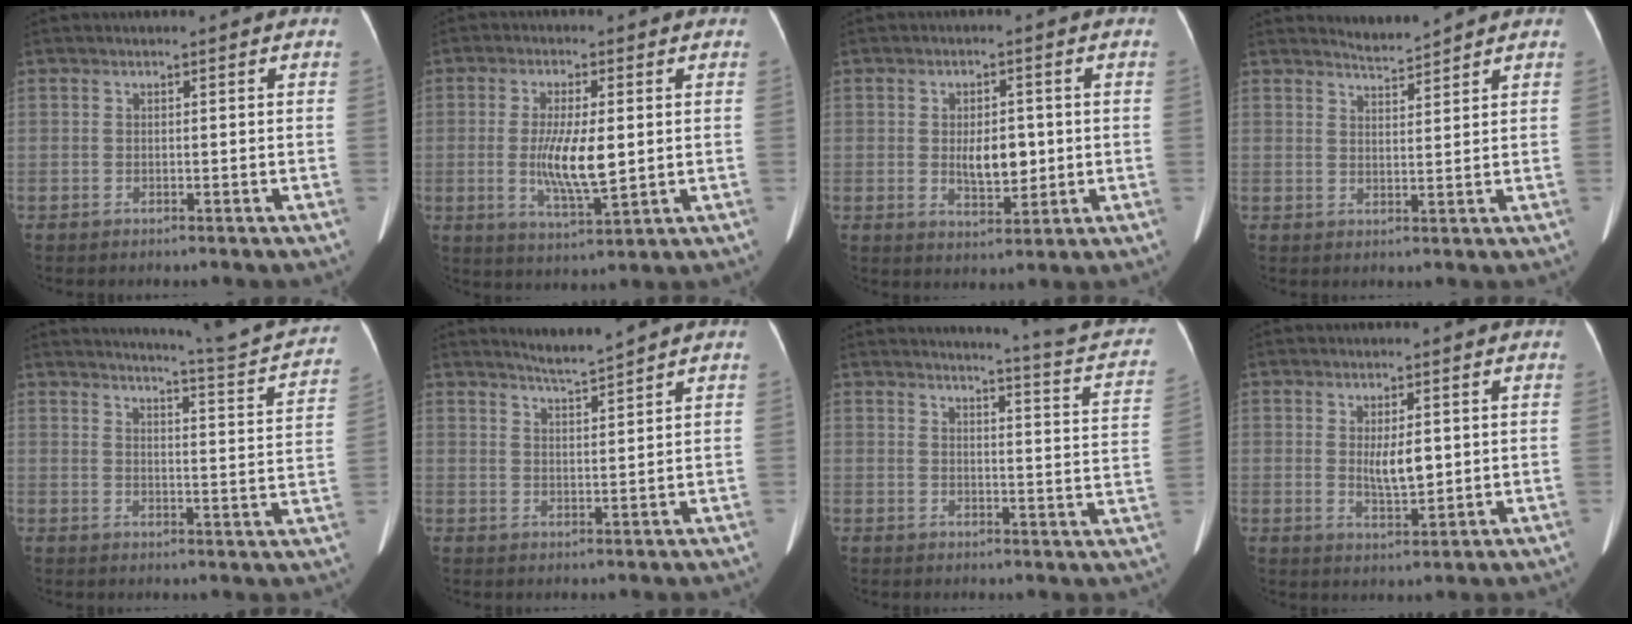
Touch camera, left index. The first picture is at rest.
{"total": 8.1, "force": [0.0, 1.7, 7.9], "torque": [-0.153, -0.016, 0.004]}
{"total": 5.5, "force": [-0.1, 2.6, 4.8], "torque": [-0.081, -0.003, 0.007]}
{"total": 2.7, "force": [2.6, -0.6, -0.3], "torque": [-0.002, -0.004, 0.054]}
{"total": 15.8, "force": [15.1, -0.8, 4.8], "torque": [-0.072, -0.071, 0.173]}
{"total": 3.5, "force": [3.2, -1.4, 0.6], "torque": [-0.014, -0.011, 0.062]}
{"total": 13.3, "force": [12.1, -0.1, 5.5], "torque": [-0.067, -0.058, 0.114]}
{"total": 4.4, "force": [0.6, 1.4, 4.1], "torque": [-0.074, -0.007, 0.016]}